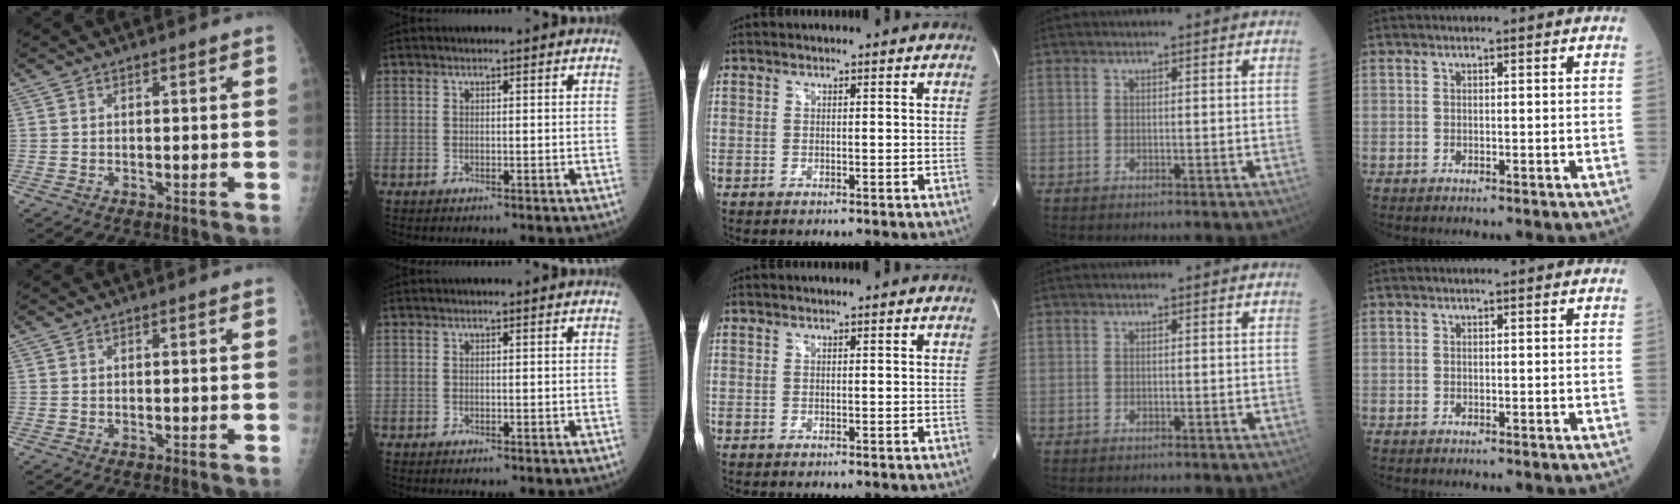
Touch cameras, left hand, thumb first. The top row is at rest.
{}